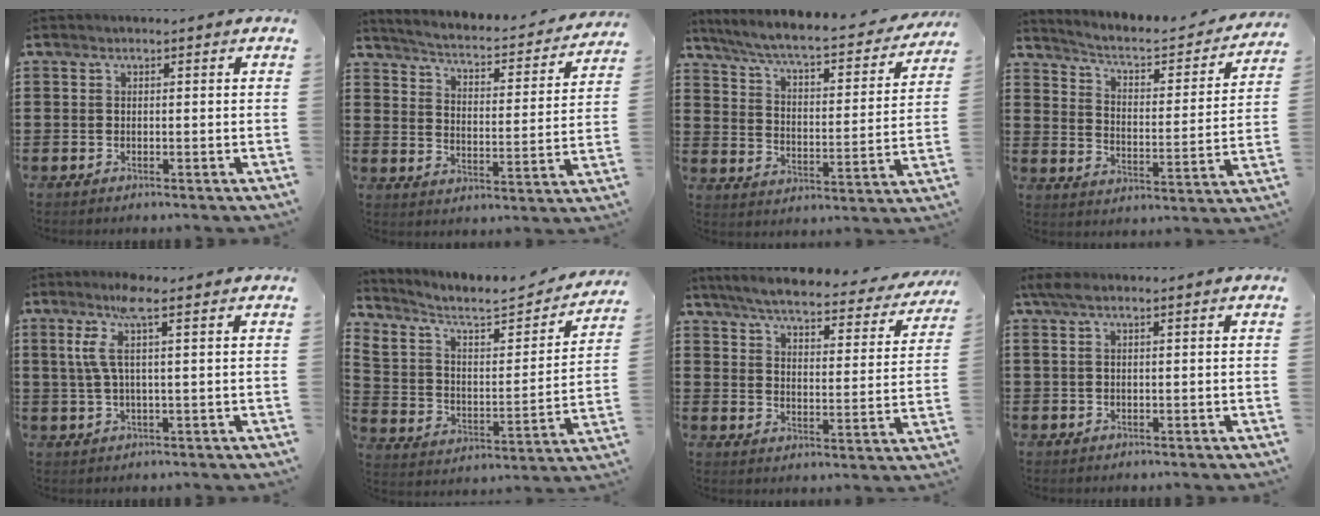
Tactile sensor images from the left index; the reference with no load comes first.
{"total": 2.7, "force": [2.6, -0.1, 0.8], "torque": [-0.036, -0.032, 0.033]}
{"total": 6.2, "force": [5.4, 0.3, 2.9], "torque": [-0.081, -0.038, 0.087]}
{"total": 3.5, "force": [2.8, 0.8, 1.8], "torque": [-0.054, -0.025, 0.036]}
{"total": 6.0, "force": [2.5, 0.6, 5.4], "torque": [-0.134, -0.011, 0.034]}
{"total": 5.4, "force": [4.6, 1.8, 2.1], "torque": [-0.069, -0.038, 0.073]}
{"total": 5.2, "force": [4.8, 0.3, 2.0], "torque": [-0.064, -0.032, 0.077]}
{"total": 1.8, "force": [0.9, 0.3, 1.6], "torque": [-0.034, 0.000, 0.016]}